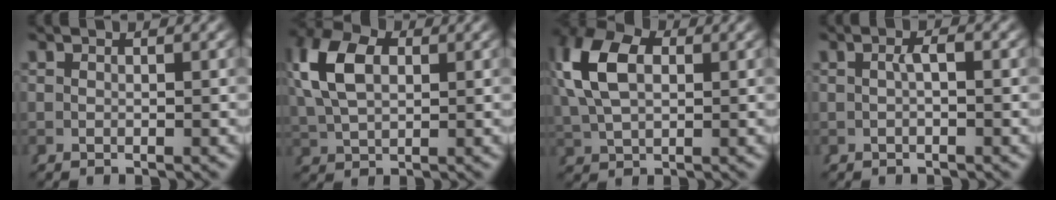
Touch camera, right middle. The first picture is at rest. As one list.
[{"total": 5.5, "force": [1.7, 3.4, 4.0], "torque": [-0.095, -0.004, 0.041]}, {"total": 6.3, "force": [1.8, 3.8, 4.6], "torque": [-0.113, -0.003, 0.043]}, {"total": 1.1, "force": [-0.3, -0.1, 1.1], "torque": [-0.016, 0.003, -0.003]}]